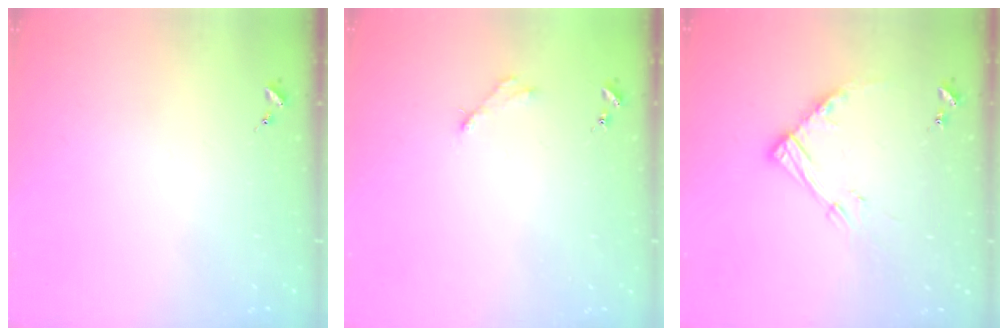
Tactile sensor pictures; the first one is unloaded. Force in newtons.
{"total": 2.8, "press": 2.8, "slide": 0.4}
{"total": 13.1, "press": 13.0, "slide": 1.3}